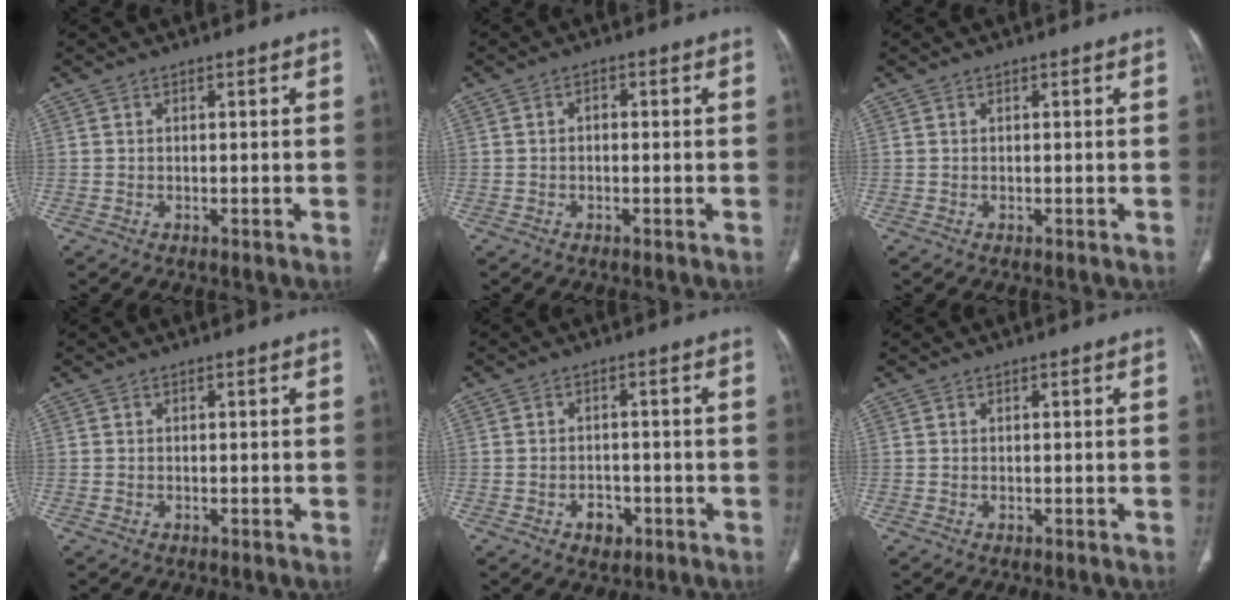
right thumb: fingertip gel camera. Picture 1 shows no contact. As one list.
[{"total": 1.3, "force": [-0.2, 0.9, 0.9], "torque": [-0.010, 0.006, -0.006]}, {"total": 0.0}, {"total": 0.0}, {"total": 3.7, "force": [-1.6, 2.7, 1.9], "torque": [-0.013, 0.010, -0.019]}, {"total": 0.0}]